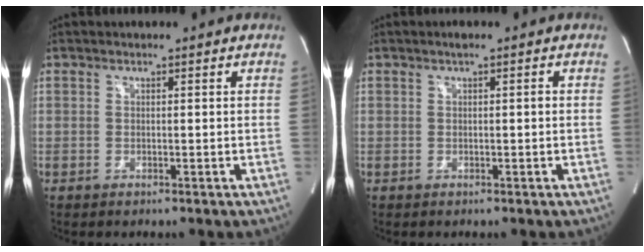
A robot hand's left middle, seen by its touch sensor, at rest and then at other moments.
{"total": 1.1, "force": [0.3, 0.1, 1.0], "torque": [-0.022, 0.004, 0.005]}